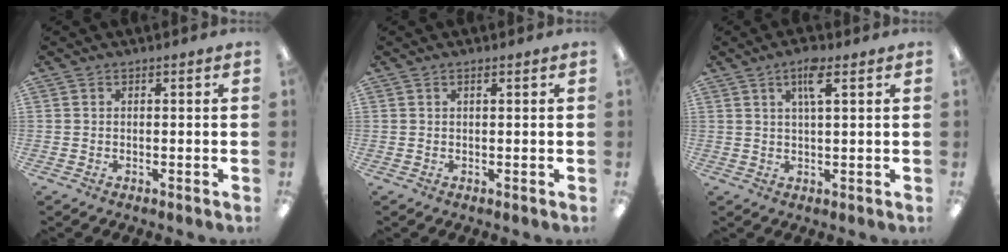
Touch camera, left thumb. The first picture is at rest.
{"total": 0.6, "force": [0.5, 0.2, 0.4], "torque": [-0.008, 0.003, 0.008]}
{"total": 5.2, "force": [2.9, 1.1, 4.2], "torque": [-0.076, 0.001, 0.044]}